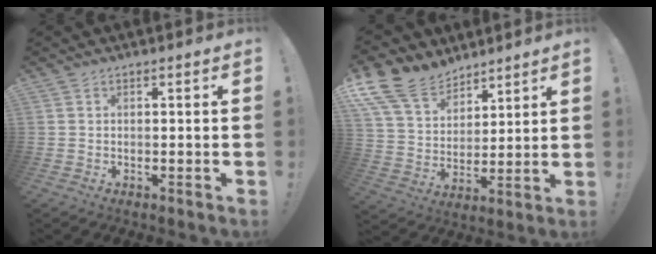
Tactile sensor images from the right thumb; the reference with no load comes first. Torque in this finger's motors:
{"motor_torque": [1.63, 2.97, 1.18, 0.92, 0.50]}